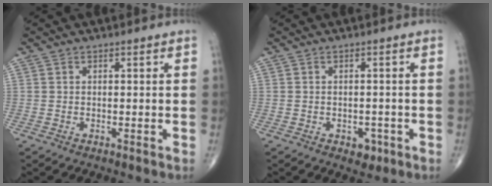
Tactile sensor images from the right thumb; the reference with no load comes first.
{"total": 2.8, "force": [-1.3, 1.9, 1.6], "torque": [-0.007, 0.004, -0.013]}